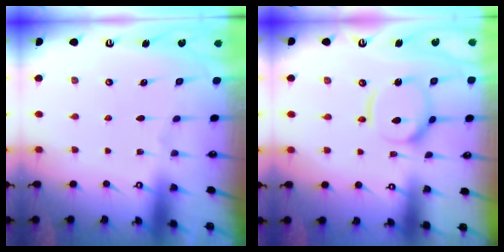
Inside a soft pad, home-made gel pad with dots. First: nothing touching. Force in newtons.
{"total": 12.5, "press": 12.5, "slide": 1.4}